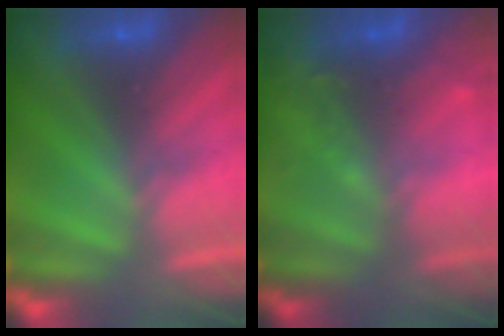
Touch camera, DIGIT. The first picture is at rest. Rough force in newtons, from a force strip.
{"total": 2.2}